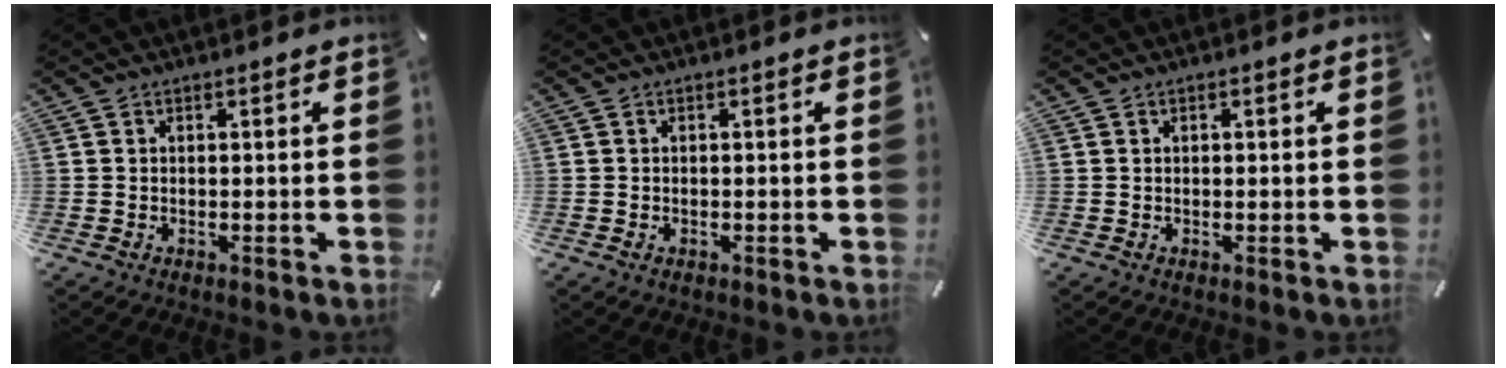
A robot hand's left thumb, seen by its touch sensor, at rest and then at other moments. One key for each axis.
{"total": 0.7, "fx": -0.2, "fy": 0.4, "fz": 0.4, "tx": -0.008, "ty": -0.001, "tz": -0.005}
{"total": 0.5, "fx": 0.1, "fy": 0.4, "fz": 0.3, "tx": -0.006, "ty": 0.002, "tz": 0.001}